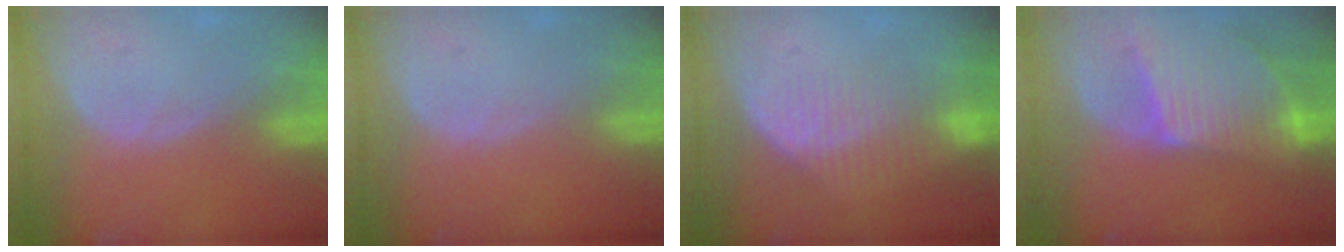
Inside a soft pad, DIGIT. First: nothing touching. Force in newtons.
{"total": 0.0}
{"total": 7.1, "press": 6.5, "slide": 2.8}
{"total": 9.4, "press": 8.2, "slide": 4.6}